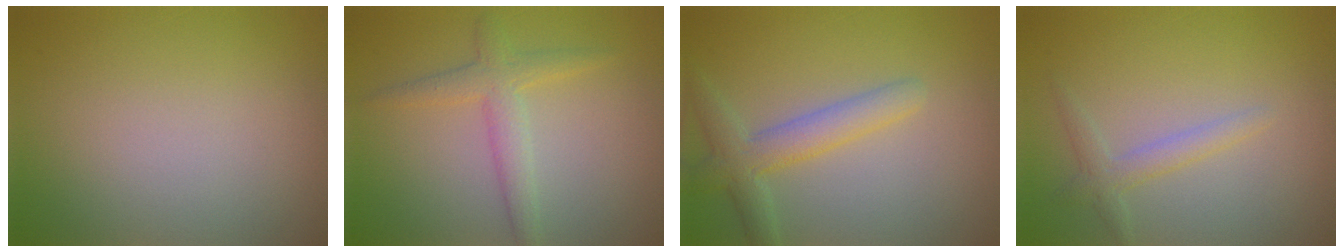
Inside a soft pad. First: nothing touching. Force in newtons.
{"total": 2.7, "press": 2.7, "slide": 0.2}
{"total": 3.4, "press": 3.4, "slide": 0.3}
{"total": 1.9, "press": 1.9, "slide": 0.1}